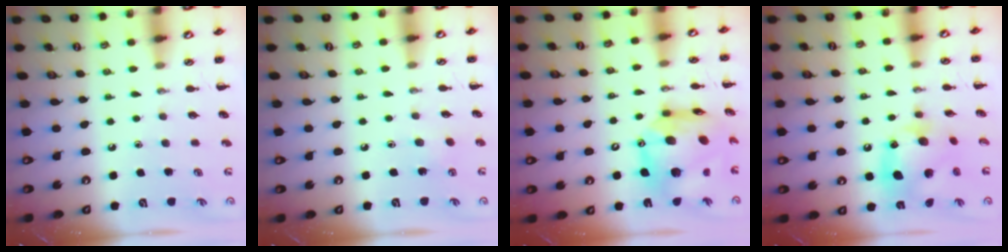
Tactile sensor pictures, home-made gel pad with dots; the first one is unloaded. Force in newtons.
{"total": 3.0, "press": 2.9, "slide": 0.8}
{"total": 16.8, "press": 15.9, "slide": 5.3}
{"total": 13.7, "press": 13.6, "slide": 1.7}